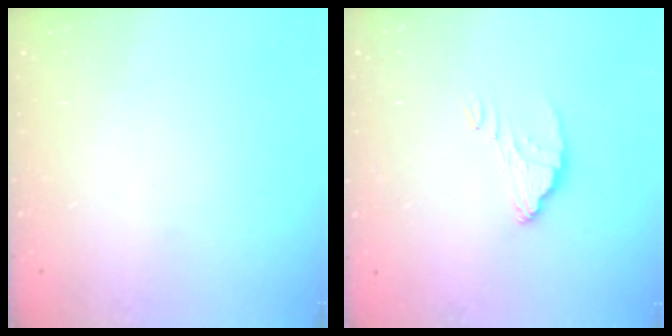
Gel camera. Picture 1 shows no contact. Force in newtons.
{"total": 3.9, "press": 3.9, "slide": 0.3}